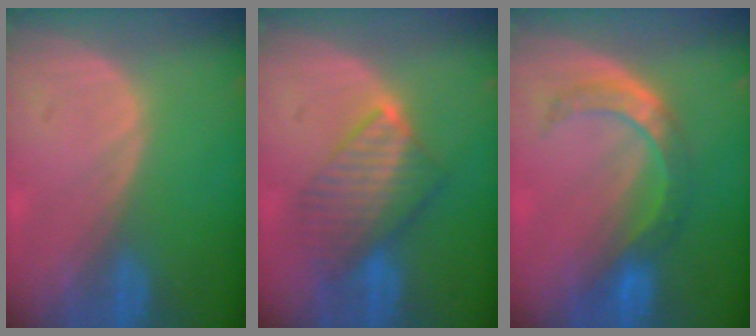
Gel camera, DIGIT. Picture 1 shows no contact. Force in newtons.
{"total": 7.3, "press": 7.1, "slide": 1.8}
{"total": 6.0, "press": 5.9, "slide": 0.4}